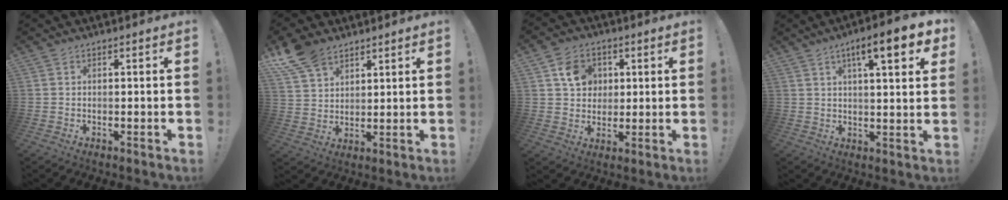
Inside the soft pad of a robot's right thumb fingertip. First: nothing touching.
{"total": 10.1, "force": [7.3, 5.8, 3.8], "torque": [-0.084, -0.035, 0.146]}
{"total": 9.0, "force": [3.3, 7.7, 3.3], "torque": [-0.042, -0.008, 0.065]}
{"total": 11.2, "force": [5.3, 2.2, 9.6], "torque": [-0.132, -0.022, 0.077]}